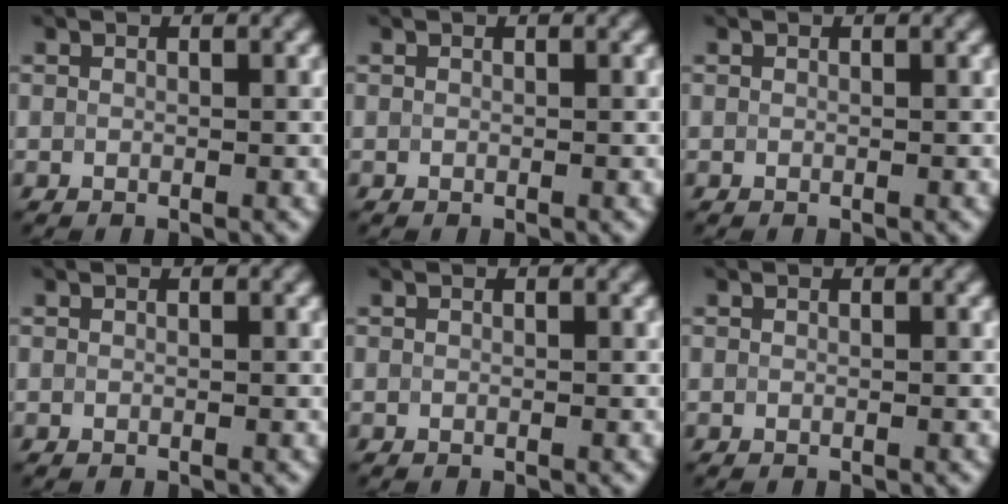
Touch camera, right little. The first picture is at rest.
{"total": 0.0}
{"total": 0.0}
{"total": 0.0}
{"total": 0.0}
{"total": 0.0}